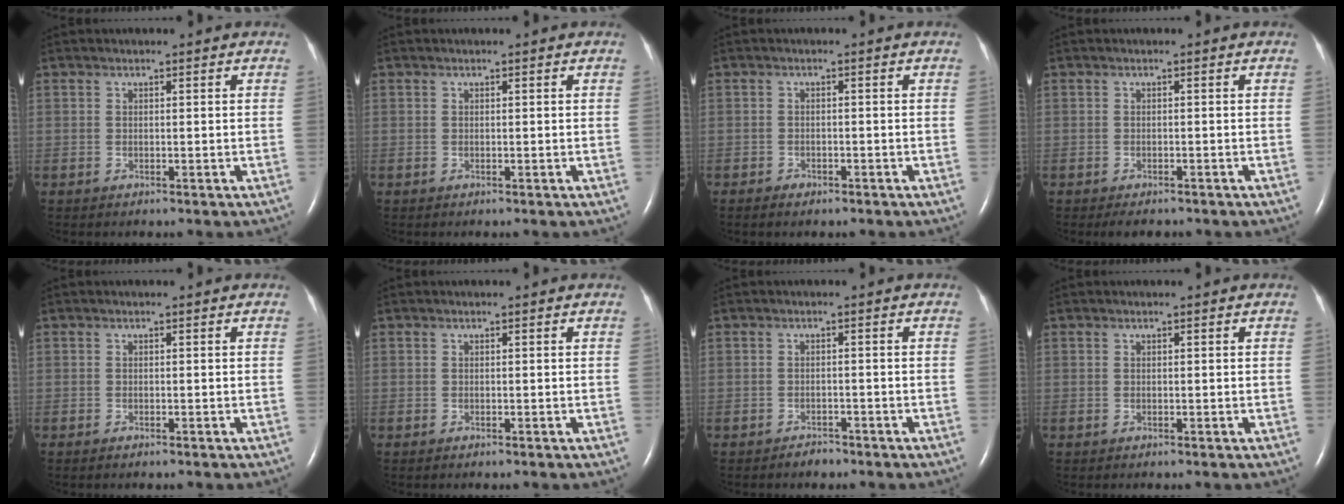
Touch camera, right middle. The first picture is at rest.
{"total": 0.0}
{"total": 1.4, "force": [-1.0, 0.7, 0.6], "torque": [-0.017, 0.000, -0.013]}
{"total": 2.5, "force": [-2.1, 0.9, 1.1], "torque": [-0.014, -0.004, -0.023]}
{"total": 0.5, "force": [-0.4, 0.1, 0.3], "torque": [-0.012, -0.002, -0.005]}
{"total": 0.0}
{"total": 1.5, "force": [-1.4, 0.7, 0.3], "torque": [-0.010, 0.000, -0.020]}
{"total": 0.0}